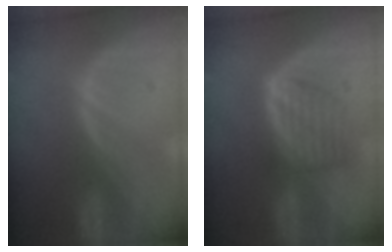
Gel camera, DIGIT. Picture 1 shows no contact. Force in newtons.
{"total": 6.2, "press": 5.9, "slide": 1.9}